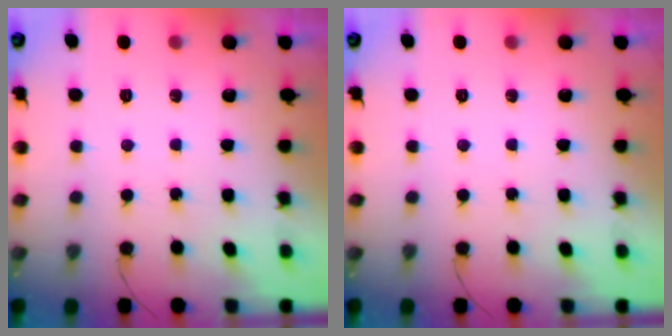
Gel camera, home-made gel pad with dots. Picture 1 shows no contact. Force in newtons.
{"total": 0.0}